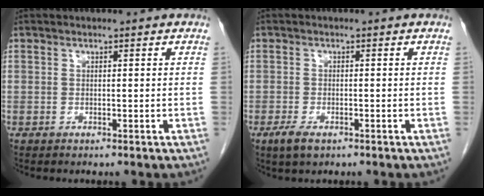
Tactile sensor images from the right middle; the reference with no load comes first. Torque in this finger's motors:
{"motor_torque": [0.65, -0.23, 0.04, 0.02]}